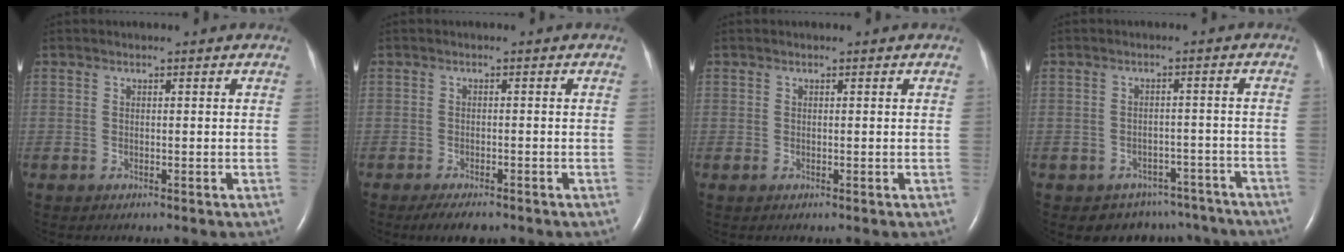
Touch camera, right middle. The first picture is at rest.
{"total": 3.5, "force": [-2.6, 1.0, 2.0], "torque": [-0.037, -0.006, -0.036]}
{"total": 0.0}
{"total": 9.3, "force": [-7.8, 5.1, 0.5], "torque": [0.000, 0.028, -0.077]}